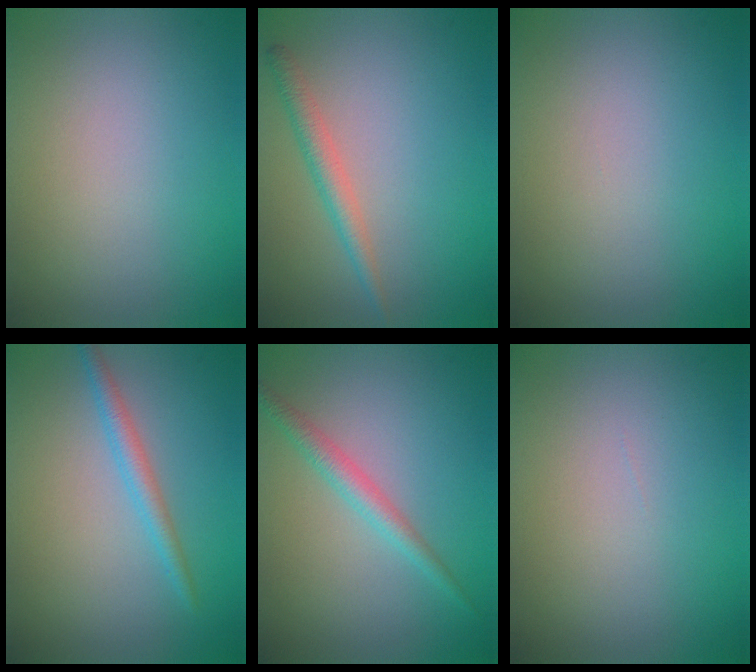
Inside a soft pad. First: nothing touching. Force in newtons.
{"total": 2.0, "press": 2.0, "slide": 0.0}
{"total": 0.0}
{"total": 2.0, "press": 2.0, "slide": 0.1}
{"total": 2.1, "press": 2.1, "slide": 0.0}
{"total": 0.0}